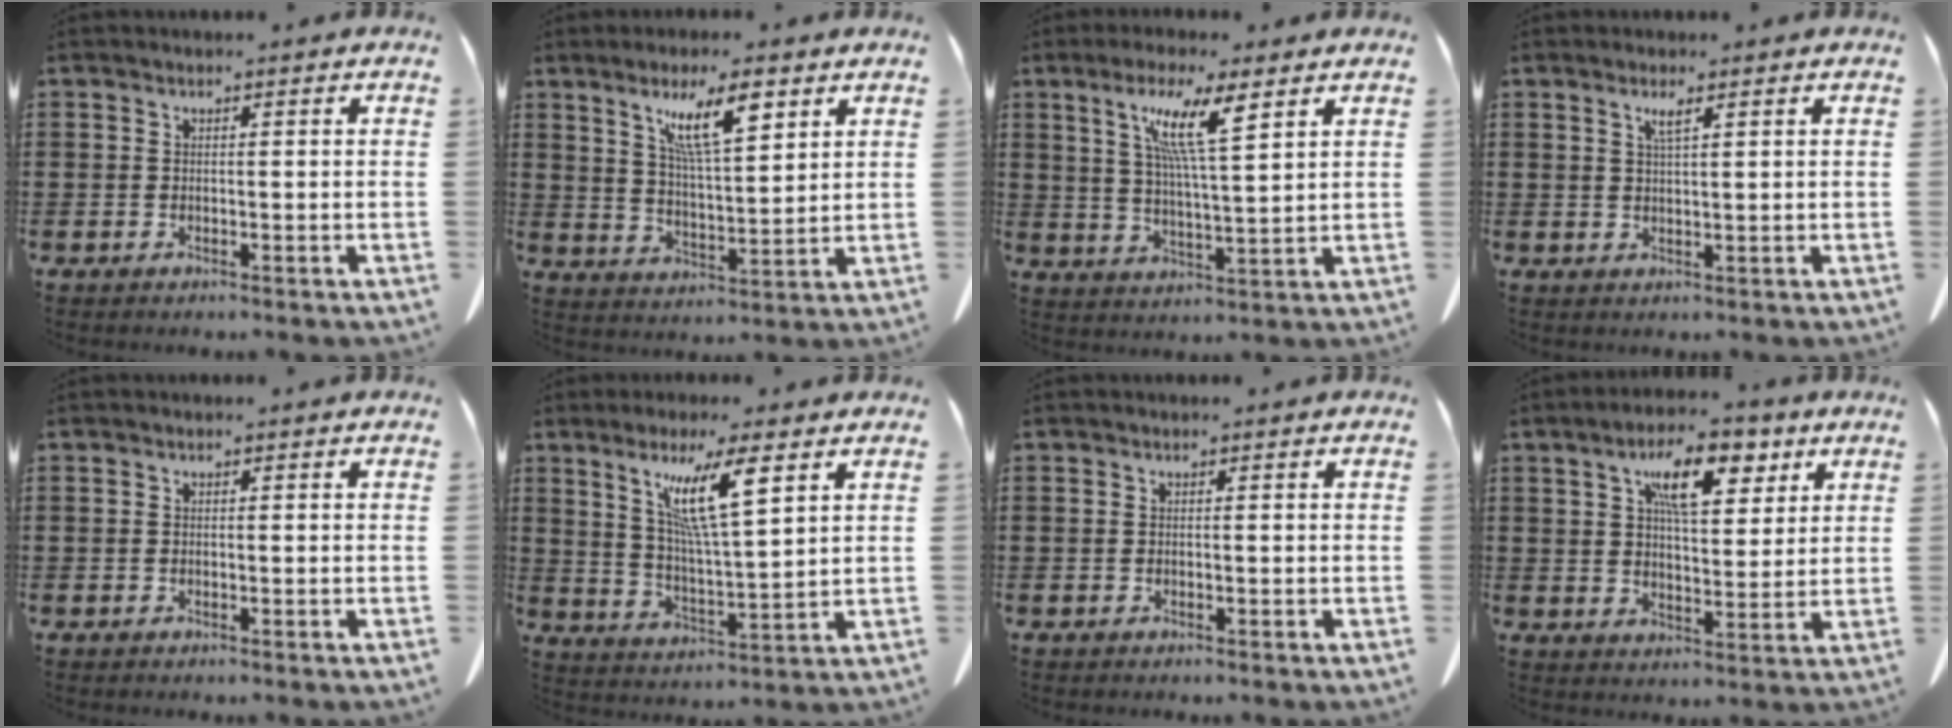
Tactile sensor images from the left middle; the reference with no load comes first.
{"total": 9.3, "force": [5.6, 2.3, 7.0], "torque": [-0.141, -0.006, 0.095]}
{"total": 8.8, "force": [5.2, 0.6, 7.1], "torque": [-0.146, -0.009, 0.086]}
{"total": 2.2, "force": [1.2, 0.2, 1.9], "torque": [-0.039, -0.001, 0.022]}
{"total": 0.0}
{"total": 9.4, "force": [5.3, 1.1, 7.6], "torque": [-0.154, -0.010, 0.089]}
{"total": 0.0}
{"total": 9.9, "force": [5.8, 3.5, 7.3], "torque": [-0.132, -0.010, 0.098]}